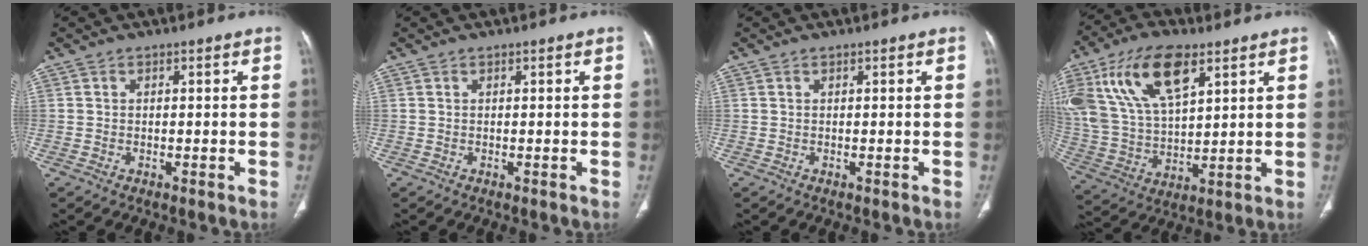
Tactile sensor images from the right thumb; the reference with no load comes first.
{"total": 0.0}
{"total": 0.0}
{"total": 19.3, "force": [9.1, 9.5, 14.1], "torque": [-0.266, -0.018, 0.176]}